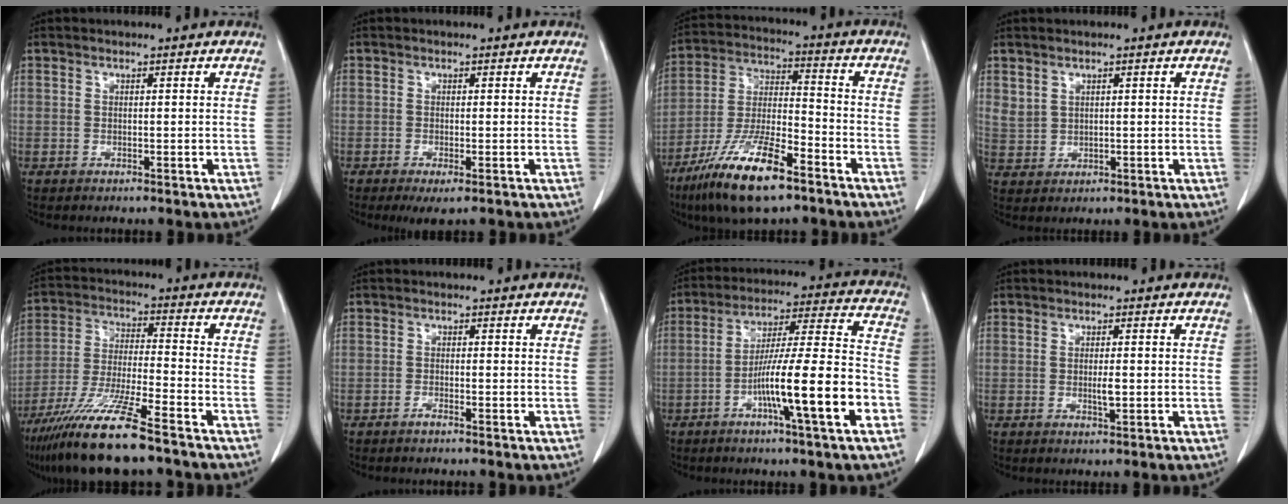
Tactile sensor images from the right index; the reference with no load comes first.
{"total": 2.7, "force": [-1.7, 0.6, 2.0], "torque": [-0.026, -0.006, -0.022]}
{"total": 15.1, "force": [-9.7, 3.2, 11.2], "torque": [-0.227, -0.021, -0.177]}
{"total": 2.7, "force": [1.7, 2.0, 0.9], "torque": [-0.017, -0.001, 0.042]}
{"total": 14.3, "force": [-10.4, 0.4, 9.8], "torque": [-0.200, -0.040, -0.188]}
{"total": 0.9, "force": [-0.7, 0.0, 0.4], "torque": [-0.010, 0.001, -0.013]}
{"total": 15.9, "force": [-6.2, 0.0, 14.7], "torque": [-0.247, 0.002, -0.103]}
{"total": 1.8, "force": [-0.2, 0.4, 1.8], "torque": [-0.034, -0.002, -0.003]}